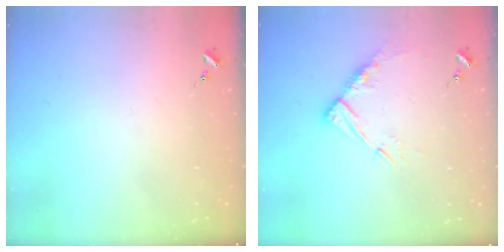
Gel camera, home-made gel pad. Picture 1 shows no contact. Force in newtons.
{"total": 10.2, "press": 10.1, "slide": 0.9}